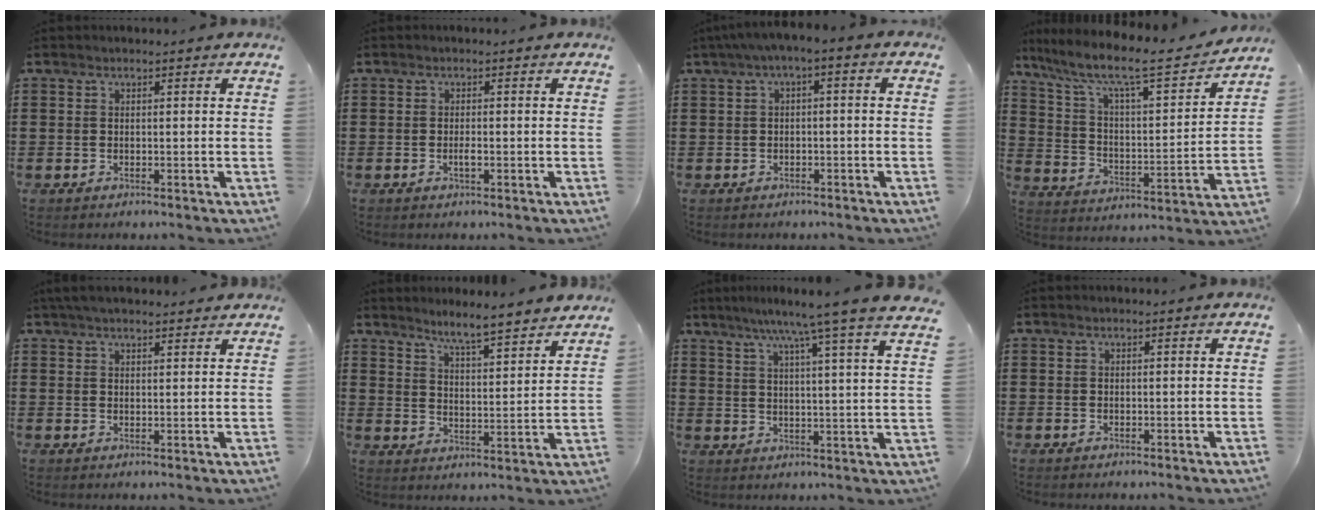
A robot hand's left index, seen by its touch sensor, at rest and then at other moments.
{"total": 1.3, "force": [-0.5, 0.3, 1.2], "torque": [-0.023, -0.001, -0.008]}
{"total": 2.6, "force": [-1.9, 0.4, 1.7], "torque": [-0.035, -0.002, -0.043]}
{"total": 7.8, "force": [6.1, 1.1, 4.6], "torque": [-0.117, -0.044, 0.095]}
{"total": 3.1, "force": [2.8, 0.4, 1.3], "torque": [-0.031, 0.003, 0.054]}
{"total": 5.3, "force": [5.1, -0.6, 1.4], "torque": [-0.049, -0.031, 0.086]}
{"total": 7.8, "force": [6.3, -1.5, 4.3], "torque": [-0.098, -0.036, 0.100]}
{"total": 0.0}